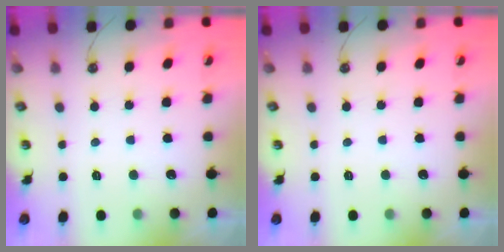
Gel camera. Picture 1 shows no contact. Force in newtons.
{"total": 0.0}